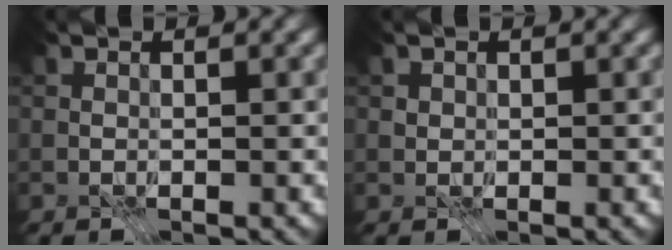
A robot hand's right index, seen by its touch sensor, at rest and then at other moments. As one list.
[{"total": 0.6, "force": [0.2, 0.5, 0.1], "torque": [-0.004, -0.002, 0.006]}]